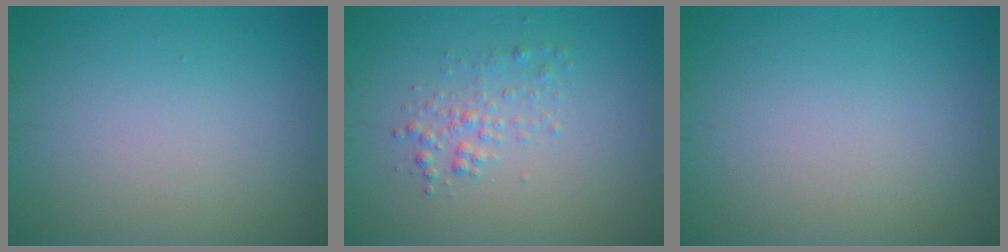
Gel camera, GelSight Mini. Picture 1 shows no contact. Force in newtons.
{"total": 1.8, "press": 1.8, "slide": 0.0}
{"total": 0.0}